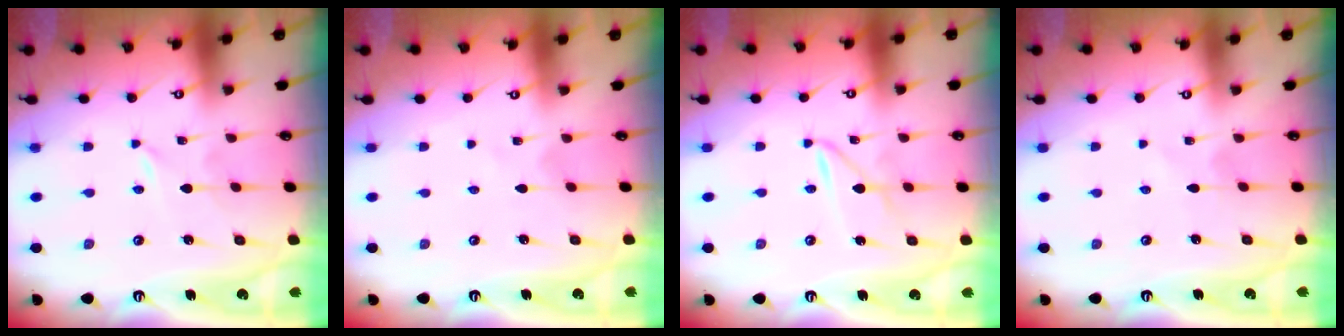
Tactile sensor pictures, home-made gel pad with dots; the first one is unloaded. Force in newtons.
{"total": 1.3, "press": 1.3, "slide": 0.2}
{"total": 2.6, "press": 2.6, "slide": 0.2}
{"total": 2.7, "press": 2.7, "slide": 0.2}